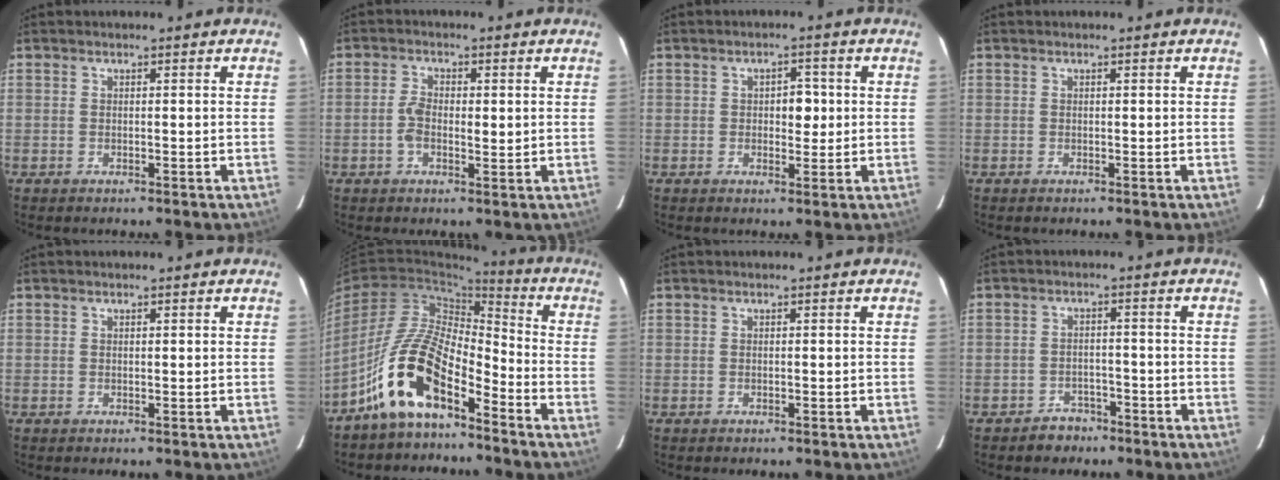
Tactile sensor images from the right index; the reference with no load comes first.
{"total": 4.1, "force": [0.0, 2.0, 3.6], "torque": [-0.070, 0.008, -0.002]}
{"total": 3.4, "force": [0.2, 2.0, 2.8], "torque": [-0.037, 0.008, 0.006]}
{"total": 0.0}
{"total": 0.0}
{"total": 11.6, "force": [-7.5, 3.7, 8.0], "torque": [-0.172, 0.020, -0.144]}
{"total": 0.0}
{"total": 3.4, "force": [-2.4, 2.3, 0.5], "torque": [-0.009, 0.009, -0.035]}